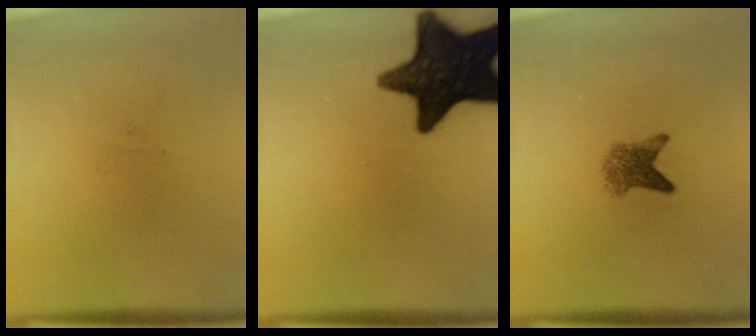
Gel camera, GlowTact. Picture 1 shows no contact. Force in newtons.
{"total": 17.6}
{"total": 3.3}